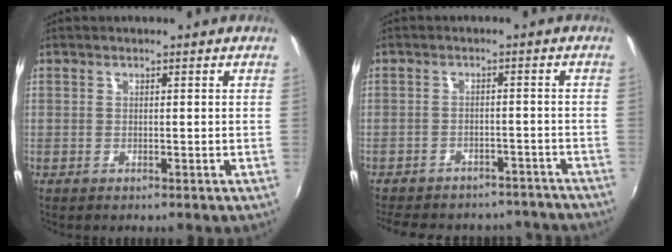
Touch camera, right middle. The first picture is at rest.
{"total": 18.1, "force": [-15.6, 7.0, 5.8], "torque": [-0.135, 0.012, -0.190]}